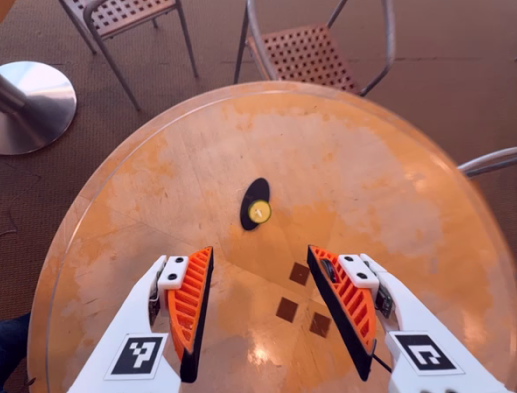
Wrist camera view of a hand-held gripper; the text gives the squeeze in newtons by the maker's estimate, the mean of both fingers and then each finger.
{"total": 0.0}